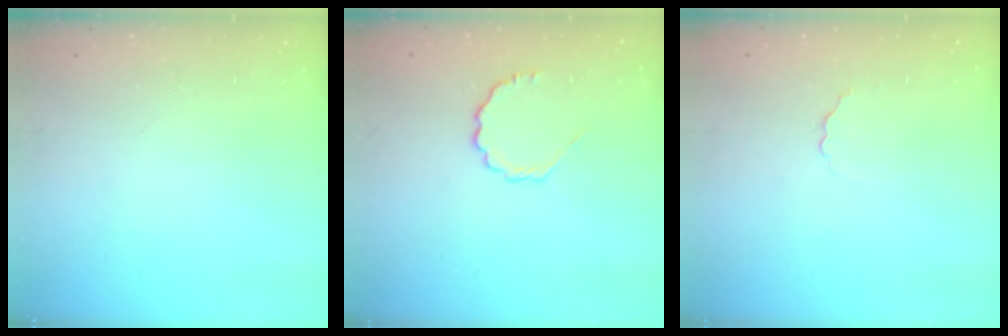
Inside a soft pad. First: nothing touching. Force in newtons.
{"total": 4.0, "press": 3.9, "slide": 1.0}
{"total": 2.4, "press": 2.3, "slide": 0.7}